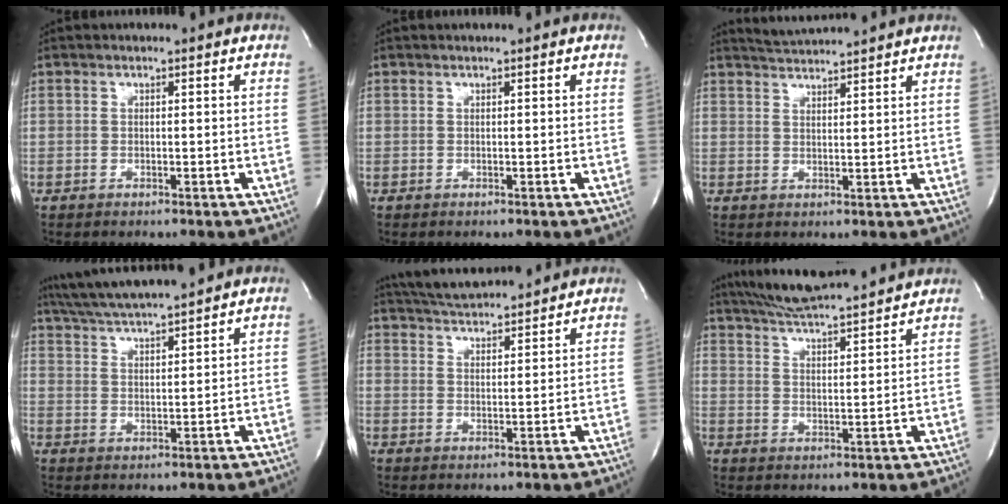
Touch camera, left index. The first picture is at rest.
{"total": 0.6, "force": [0.5, 0.0, 0.2], "torque": [-0.004, 0.007, 0.009]}
{"total": 5.5, "force": [5.4, -0.7, 1.1], "torque": [-0.028, 0.015, 0.086]}
{"total": 11.4, "force": [10.3, -0.2, 4.9], "torque": [-0.094, 0.021, 0.170]}
{"total": 11.4, "force": [10.6, 1.1, 3.8], "torque": [-0.074, 0.019, 0.165]}
{"total": 16.1, "force": [14.6, 0.9, 6.6], "torque": [-0.119, 0.021, 0.222]}